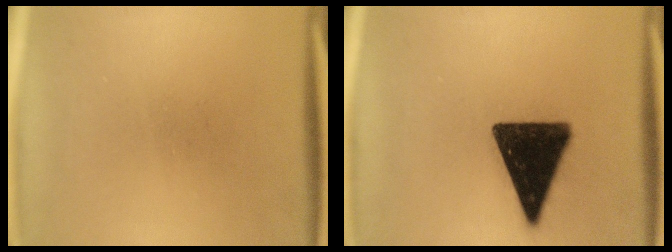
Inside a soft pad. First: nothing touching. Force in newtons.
{"total": 16.0}